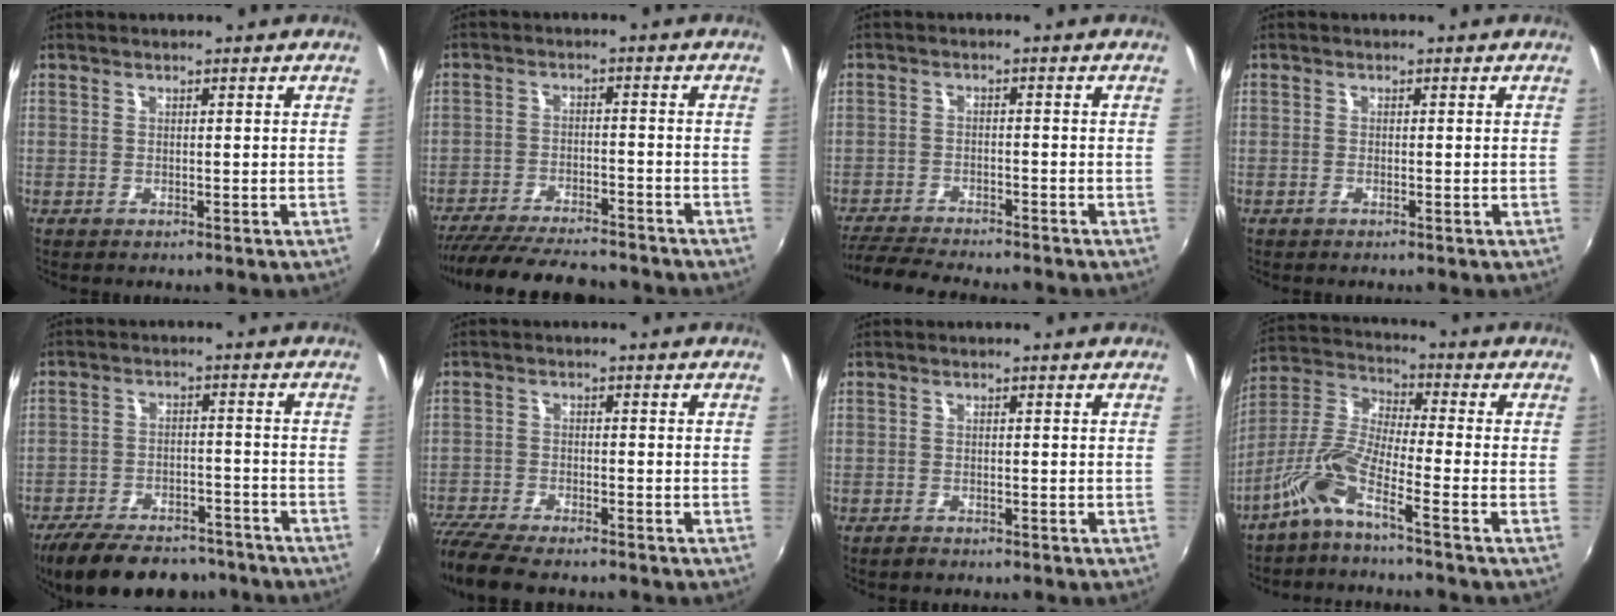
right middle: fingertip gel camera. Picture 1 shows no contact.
{"total": 18.3, "force": [-15.8, 4.2, 8.1], "torque": [-0.167, -0.024, -0.241]}
{"total": 9.4, "force": [-8.7, 1.1, 3.5], "torque": [-0.093, -0.019, -0.147]}
{"total": 0.6, "force": [-0.5, 0.0, 0.3], "torque": [-0.005, 0.000, -0.012]}
{"total": 18.0, "force": [-14.5, 7.2, 7.9], "torque": [-0.169, -0.002, -0.207]}
{"total": 10.2, "force": [-8.8, 2.0, 4.6], "torque": [-0.126, -0.038, -0.163]}
{"total": 1.1, "force": [-0.9, 0.5, 0.3], "torque": [-0.006, -0.002, -0.018]}
{"total": 8.3, "force": [-5.2, 0.6, 6.5], "torque": [-0.139, 0.003, -0.109]}